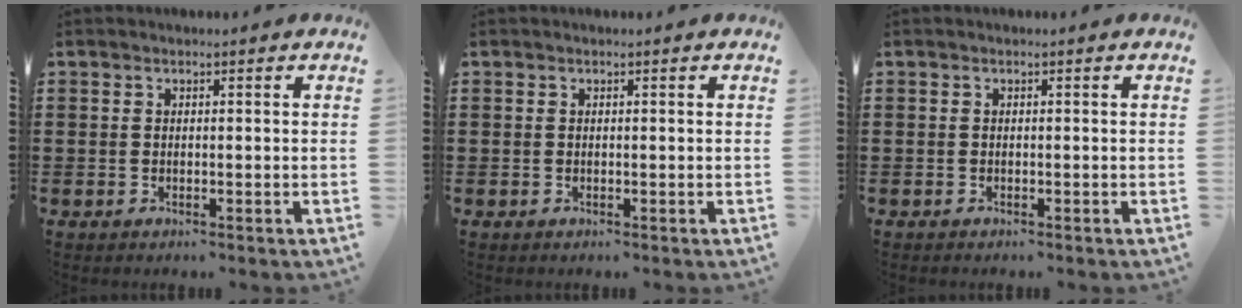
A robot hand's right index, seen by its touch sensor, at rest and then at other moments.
{"total": 0.0}
{"total": 0.0}